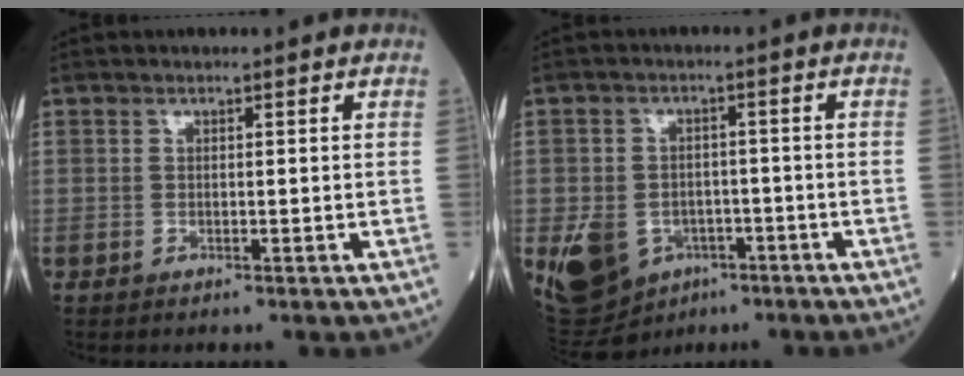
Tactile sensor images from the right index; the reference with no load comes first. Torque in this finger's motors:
{"motor_torque": [0.93, -0.46, 0.60, 0.07]}